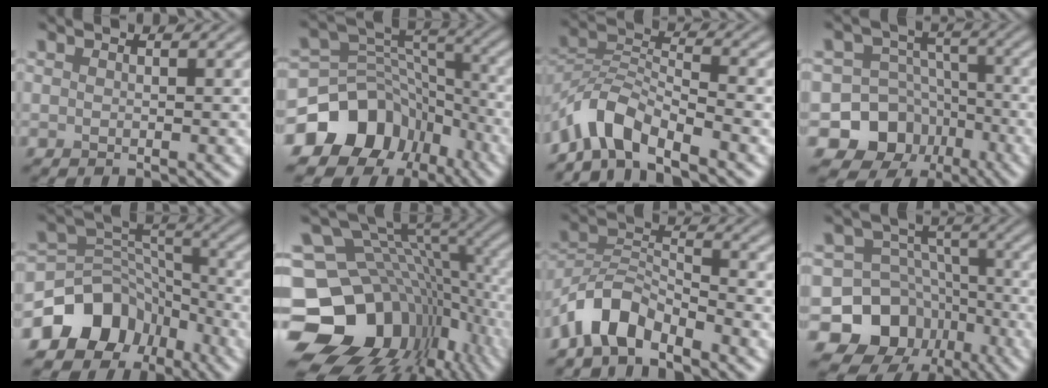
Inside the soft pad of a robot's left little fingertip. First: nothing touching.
{"total": 12.1, "force": [-6.8, 9.2, 3.7], "torque": [-0.080, 0.012, -0.110]}
{"total": 5.9, "force": [-4.6, 1.9, 3.1], "torque": [-0.050, 0.004, -0.098]}
{"total": 10.7, "force": [-5.7, 8.8, 2.2], "torque": [-0.030, -0.011, -0.113]}
{"total": 8.6, "force": [-5.0, 6.5, 2.6], "torque": [-0.034, 0.013, -0.098]}
{"total": 16.9, "force": [-3.3, 12.6, 10.9], "torque": [-0.217, -0.018, -0.029]}
{"total": 5.2, "force": [-4.1, 2.0, 2.5], "torque": [-0.039, 0.007, -0.089]}
{"total": 11.8, "force": [-6.4, 9.5, 3.0], "torque": [-0.059, 0.003, -0.118]}